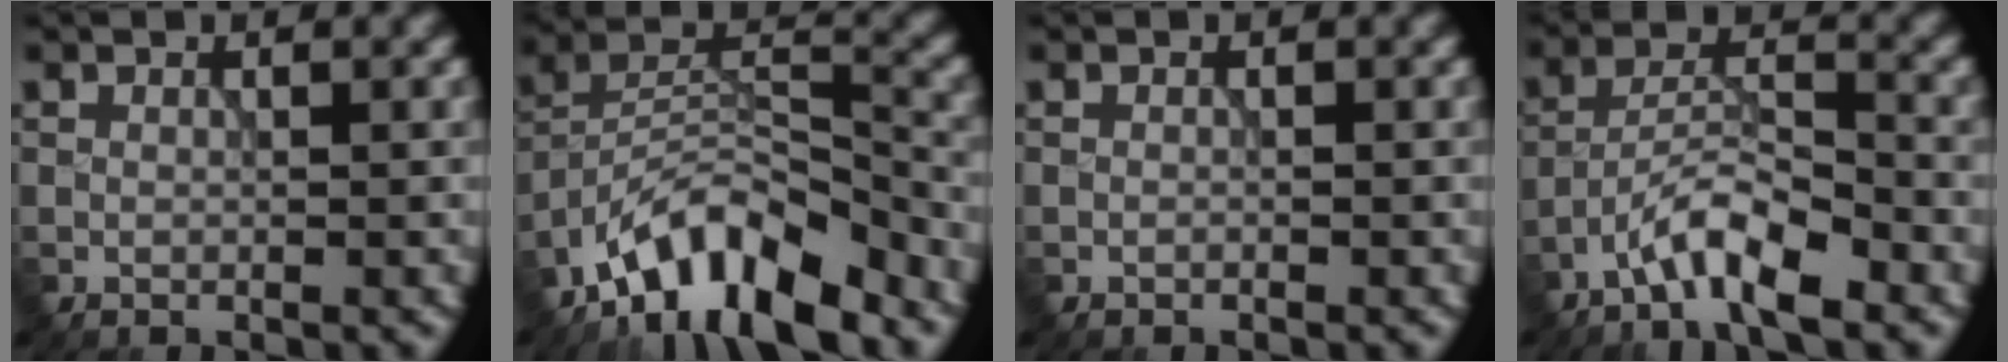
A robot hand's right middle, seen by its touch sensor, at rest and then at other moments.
{"total": 9.8, "force": [-7.4, 3.2, 5.6], "torque": [-0.082, 0.008, -0.146]}
{"total": 0.0}
{"total": 5.0, "force": [-3.4, 1.1, 3.5], "torque": [-0.060, 0.010, -0.072]}